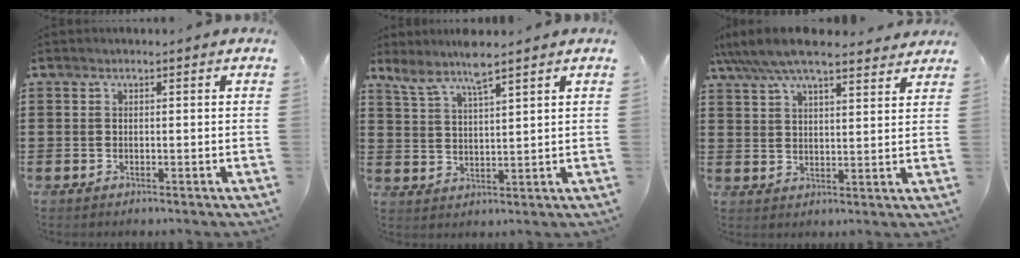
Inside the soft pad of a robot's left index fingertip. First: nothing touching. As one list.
[{"total": 5.8, "force": [4.5, 0.5, 3.5], "torque": [-0.084, -0.010, 0.079]}, {"total": 6.5, "force": [5.8, 1.0, 2.8], "torque": [-0.073, -0.020, 0.103]}]